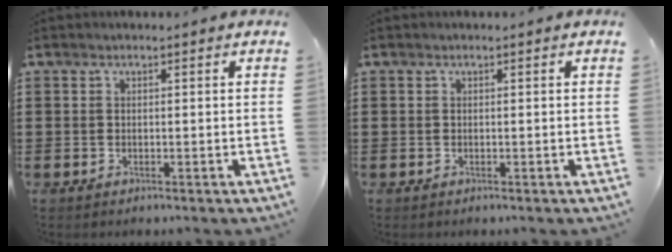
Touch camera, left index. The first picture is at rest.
{"total": 0.0}